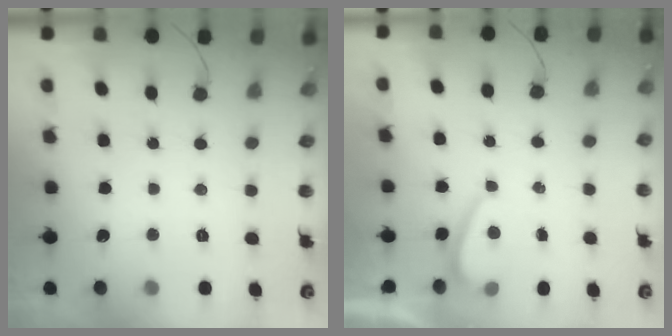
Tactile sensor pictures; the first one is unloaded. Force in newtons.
{"total": 0.6, "press": 0.3, "slide": 0.5}